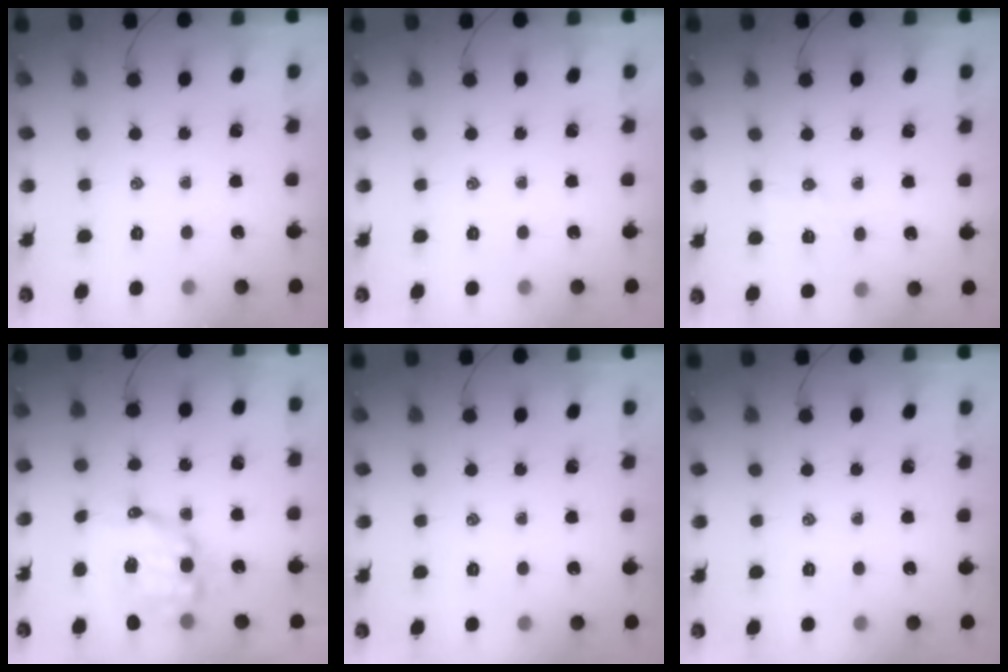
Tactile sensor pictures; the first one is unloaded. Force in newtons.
{"total": 0.0}
{"total": 5.9, "press": 5.8, "slide": 1.2}
{"total": 11.0, "press": 10.8, "slide": 1.9}
{"total": 0.0}
{"total": 0.0}